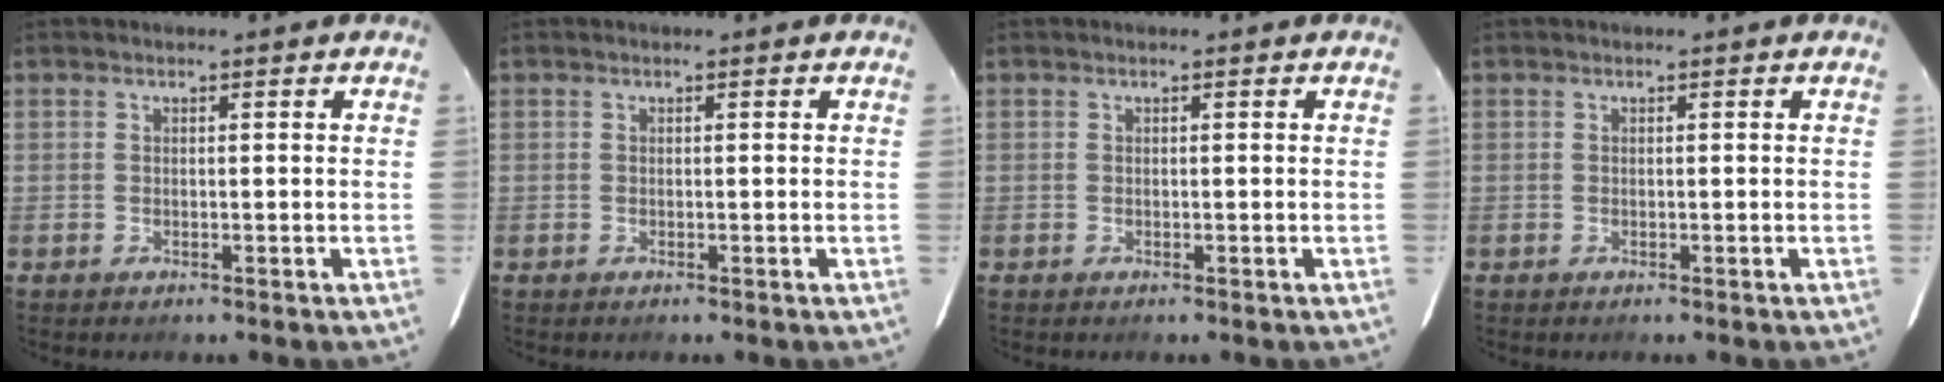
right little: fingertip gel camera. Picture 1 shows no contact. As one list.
[{"total": 0.0}, {"total": 0.0}, {"total": 0.0}]